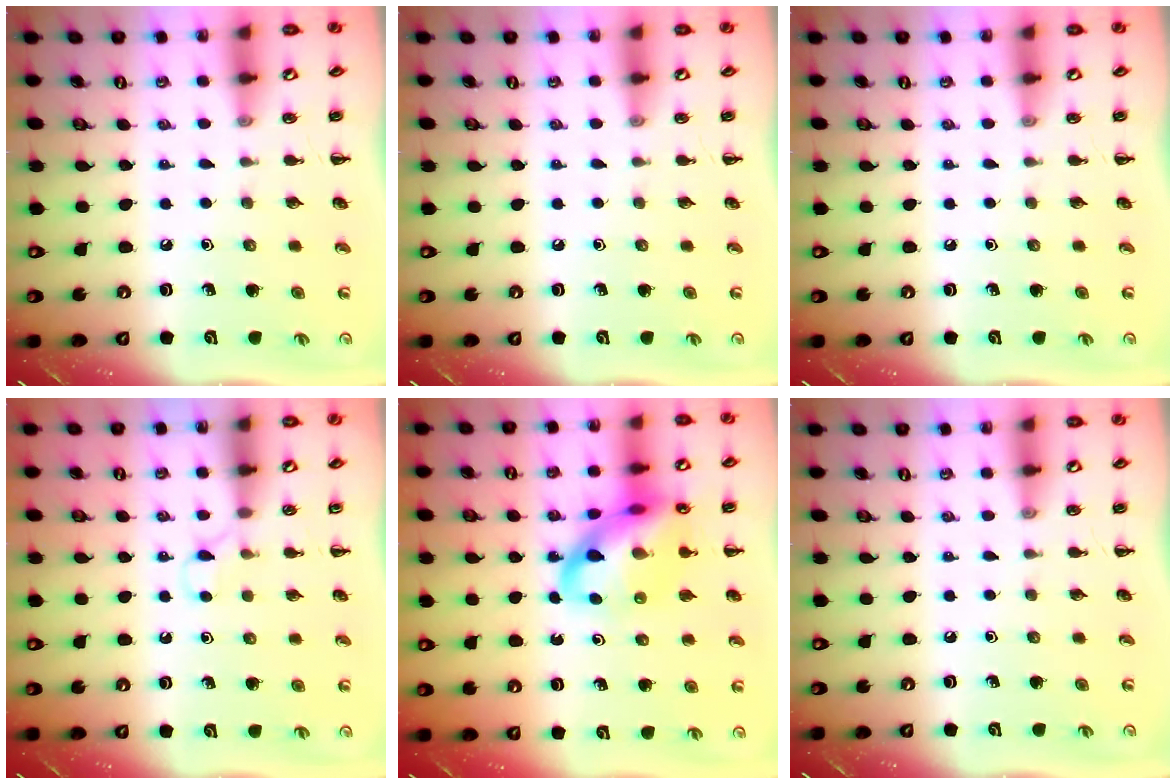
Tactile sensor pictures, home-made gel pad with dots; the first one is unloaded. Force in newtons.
{"total": 0.0}
{"total": 0.0}
{"total": 2.6, "press": 2.4, "slide": 0.9}
{"total": 15.9, "press": 15.6, "slide": 2.9}
{"total": 0.0}